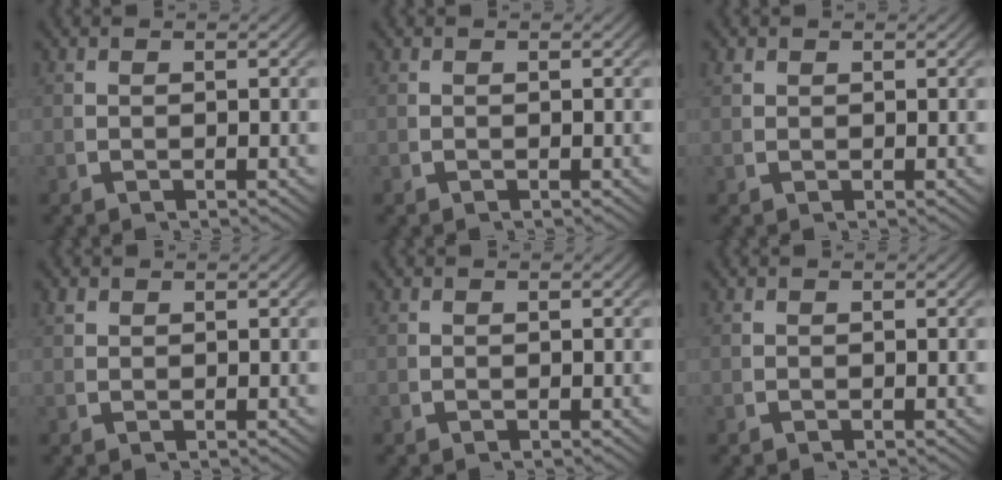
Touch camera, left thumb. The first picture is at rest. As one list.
[{"total": 0.0}, {"total": 0.8, "force": [0.7, 0.3, 0.2], "torque": [-0.007, -0.003, 0.020]}, {"total": 0.9, "force": [0.8, 0.3, 0.2], "torque": [-0.007, -0.001, 0.023]}, {"total": 0.0}, {"total": 0.0}]